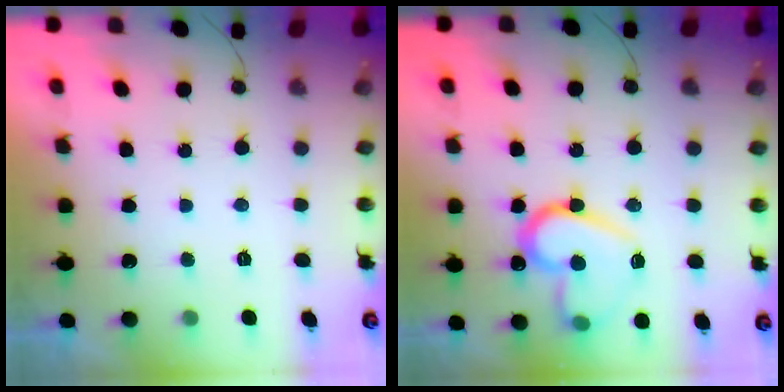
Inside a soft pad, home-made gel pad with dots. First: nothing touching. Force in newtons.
{"total": 16.9, "press": 16.8, "slide": 1.7}